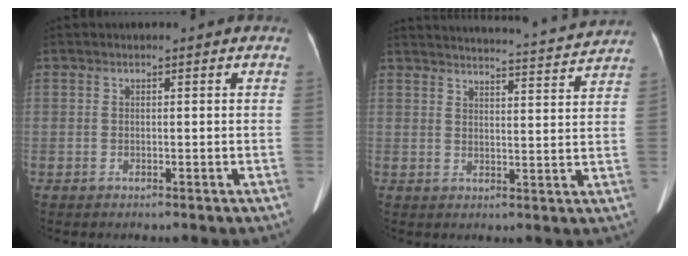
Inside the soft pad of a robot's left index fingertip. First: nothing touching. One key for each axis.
{"total": 18.0, "fx": 17.4, "fy": 0.2, "fz": 4.5, "tx": -0.073, "ty": -0.019, "tz": 0.219}